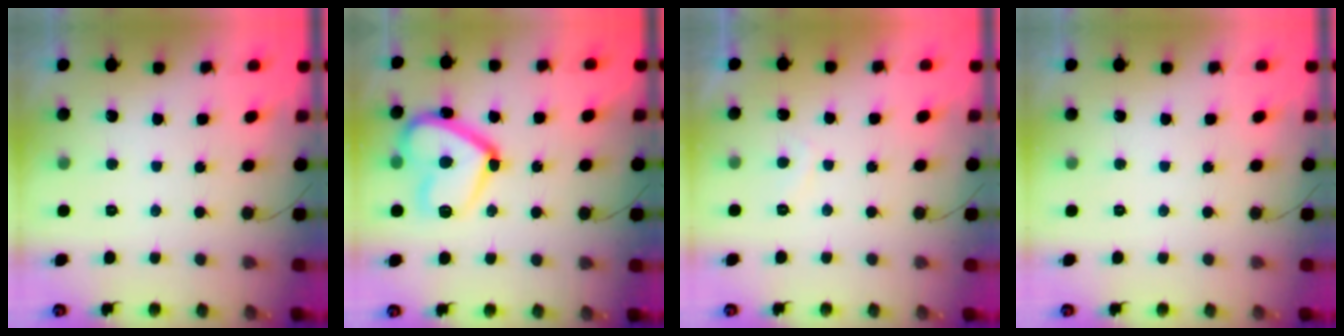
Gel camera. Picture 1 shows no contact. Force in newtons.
{"total": 18.3, "press": 18.3, "slide": 1.6}
{"total": 1.1, "press": 0.9, "slide": 0.6}
{"total": 0.0}